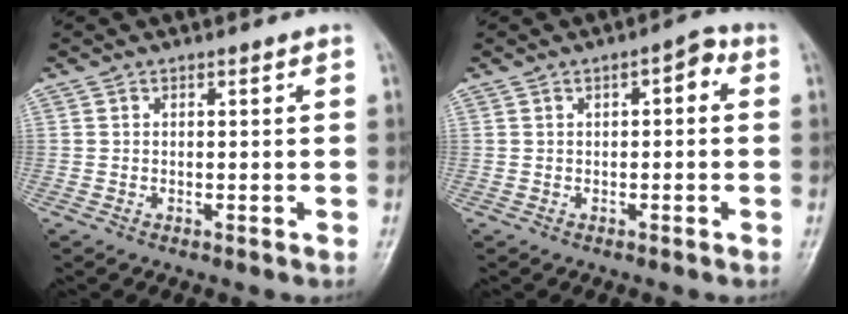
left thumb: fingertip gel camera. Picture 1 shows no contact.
{"total": 3.3, "force": [0.6, 1.5, 2.8], "torque": [-0.030, 0.011, 0.000]}